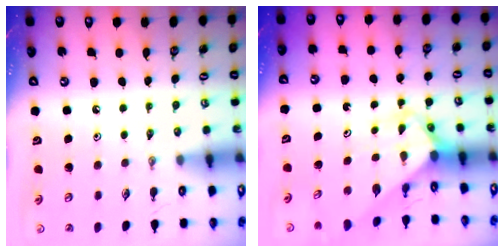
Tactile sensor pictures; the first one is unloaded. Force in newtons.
{"total": 2.8, "press": 2.8, "slide": 0.1}